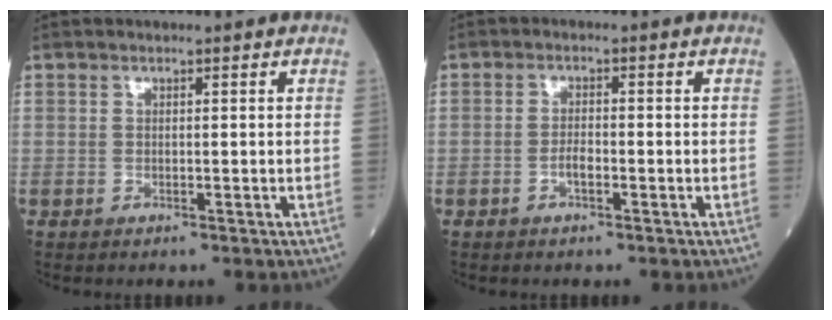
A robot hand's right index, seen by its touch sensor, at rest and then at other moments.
{"total": 1.9, "force": [-0.9, 0.6, 1.6], "torque": [-0.029, 0.003, -0.017]}